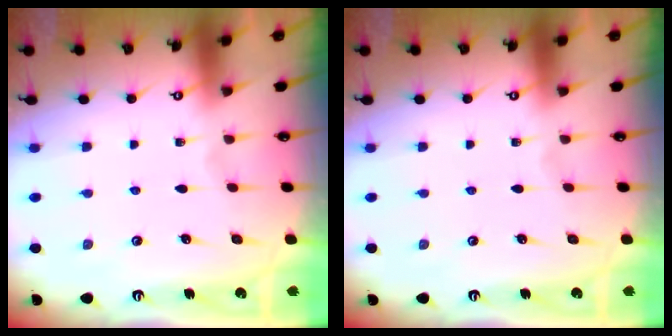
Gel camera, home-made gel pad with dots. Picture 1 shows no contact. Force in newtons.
{"total": 0.0}